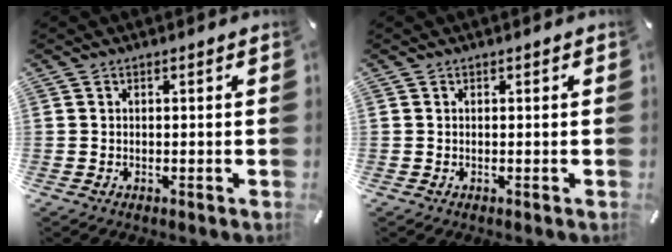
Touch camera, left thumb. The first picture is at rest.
{"total": 0.0}